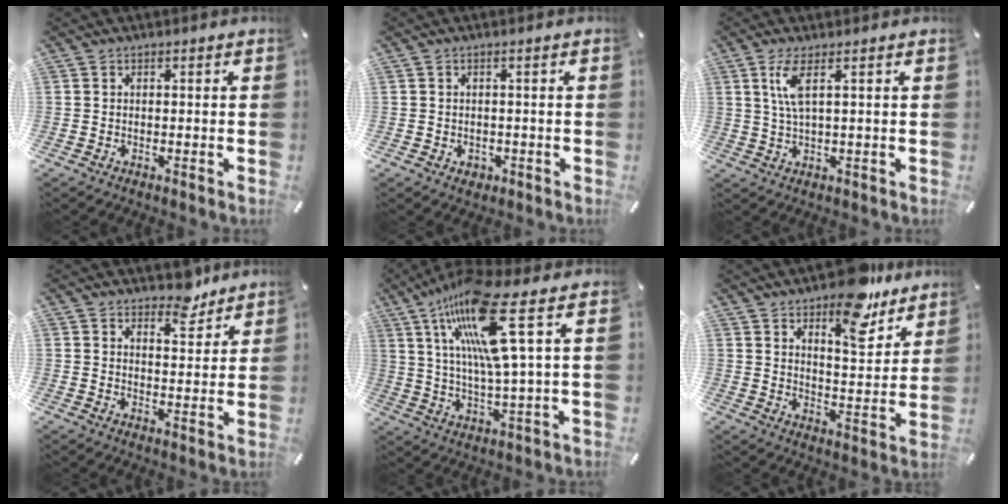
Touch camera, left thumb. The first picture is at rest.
{"total": 1.9, "force": [-0.7, 1.6, 0.8], "torque": [-0.015, 0.003, -0.013]}
{"total": 5.7, "force": [2.0, 1.1, 5.2], "torque": [-0.106, 0.001, 0.033]}
{"total": 7.0, "force": [5.8, 3.6, 1.7], "torque": [0.004, -0.043, 0.099]}
{"total": 18.3, "force": [8.2, 2.8, 16.1], "torque": [-0.329, -0.030, 0.121]}
{"total": 13.8, "force": [9.8, 6.2, 7.4], "torque": [-0.094, -0.066, 0.170]}